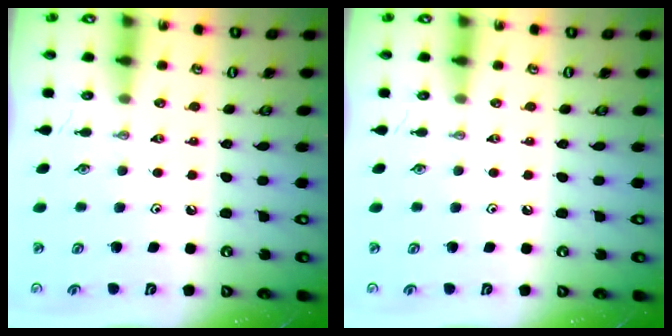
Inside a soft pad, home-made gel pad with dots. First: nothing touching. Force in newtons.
{"total": 0.0}